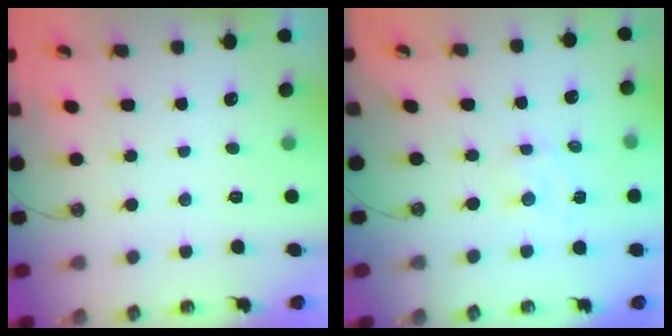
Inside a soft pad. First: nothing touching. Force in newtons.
{"total": 2.3, "press": 2.3, "slide": 0.3}